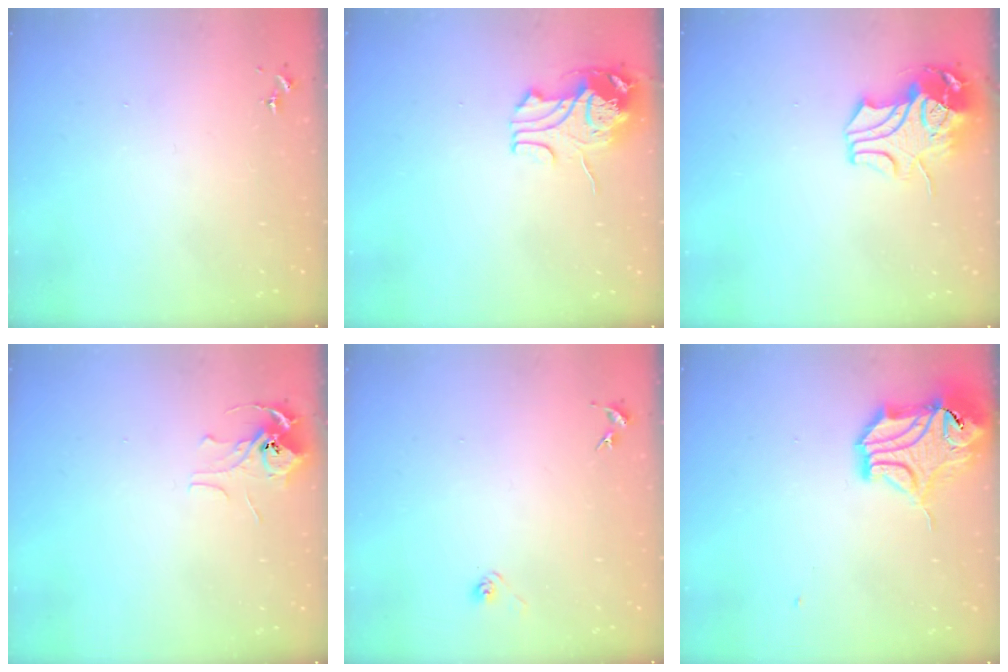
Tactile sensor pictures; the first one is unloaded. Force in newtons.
{"total": 10.2, "press": 10.1, "slide": 1.3}
{"total": 11.6, "press": 11.5, "slide": 1.5}
{"total": 7.1, "press": 7.1, "slide": 0.4}
{"total": 3.2, "press": 3.0, "slide": 1.3}
{"total": 16.0, "press": 15.9, "slide": 2.1}